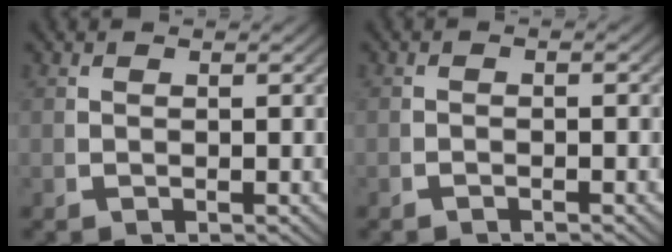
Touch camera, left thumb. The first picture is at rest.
{"total": 0.8, "force": [-0.8, 0.0, 0.3], "torque": [-0.001, 0.003, -0.018]}